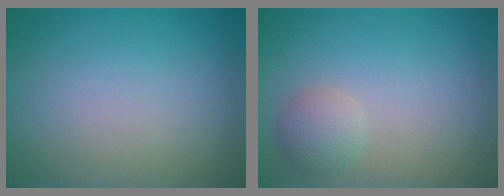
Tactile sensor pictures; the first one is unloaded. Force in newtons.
{"total": 2.1, "press": 2.1, "slide": 0.0}